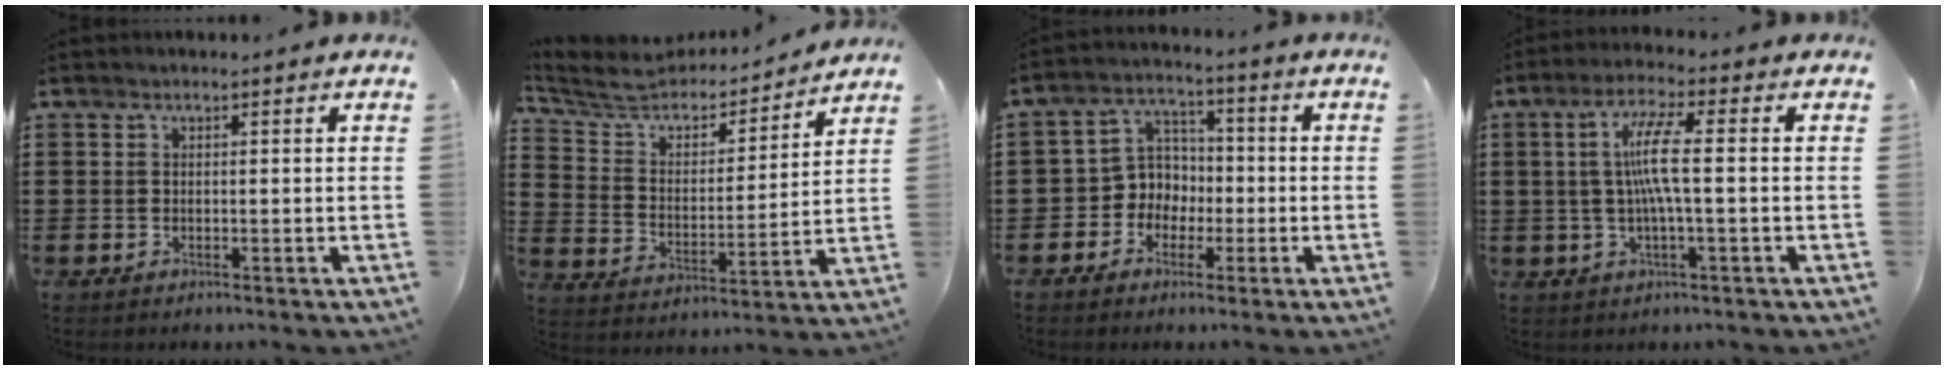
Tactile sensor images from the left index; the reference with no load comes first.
{"total": 6.0, "force": [5.6, 1.8, 1.3], "torque": [-0.060, -0.044, 0.092]}
{"total": 5.8, "force": [-1.7, 5.4, 1.4], "torque": [-0.052, 0.007, -0.037]}
{"total": 7.1, "force": [0.1, 0.8, 7.1], "torque": [-0.147, 0.000, -0.008]}